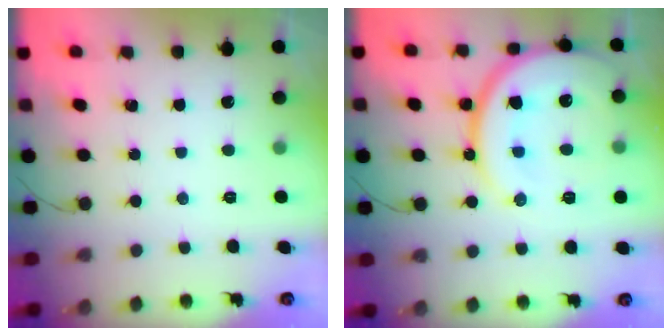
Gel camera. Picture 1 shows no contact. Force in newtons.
{"total": 20.0, "press": 19.9, "slide": 1.8}